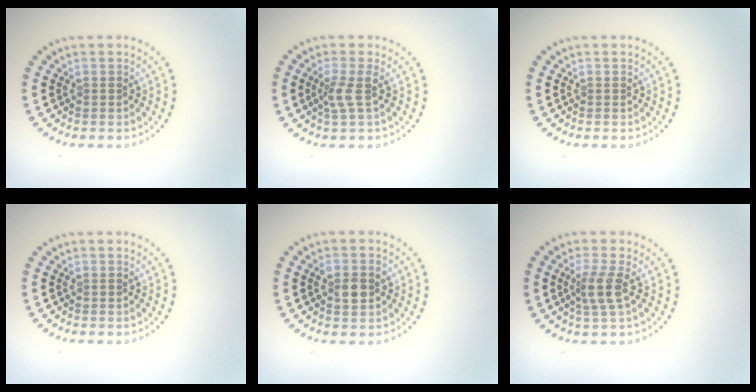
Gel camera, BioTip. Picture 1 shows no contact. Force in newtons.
{"total": 1.9, "press": 1.4, "slide": 1.2}
{"total": 0.0}
{"total": 0.0}
{"total": 2.5, "press": 2.5, "slide": 0.2}
{"total": 2.5, "press": 2.0, "slide": 1.5}